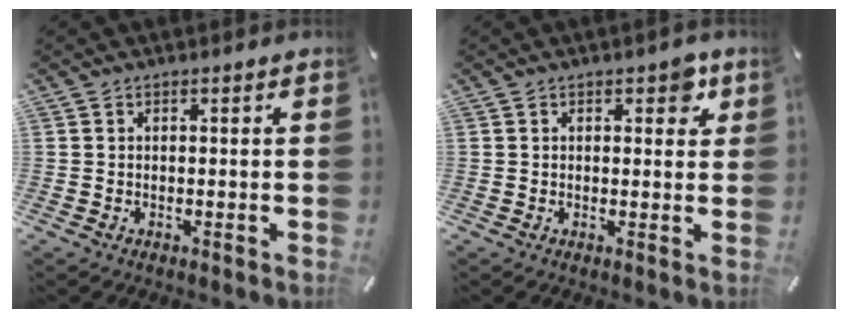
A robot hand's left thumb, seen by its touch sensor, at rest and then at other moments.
{"total": 3.6, "force": [1.6, 2.0, 2.4], "torque": [-0.014, -0.007, 0.018]}